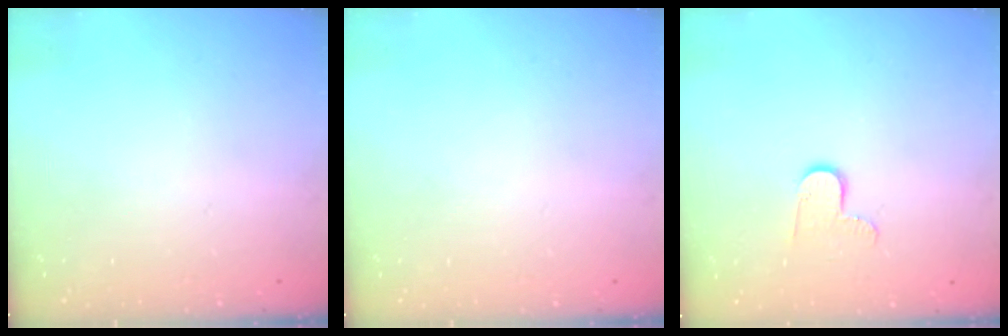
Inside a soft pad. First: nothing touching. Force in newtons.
{"total": 0.0}
{"total": 6.5, "press": 6.4, "slide": 0.6}